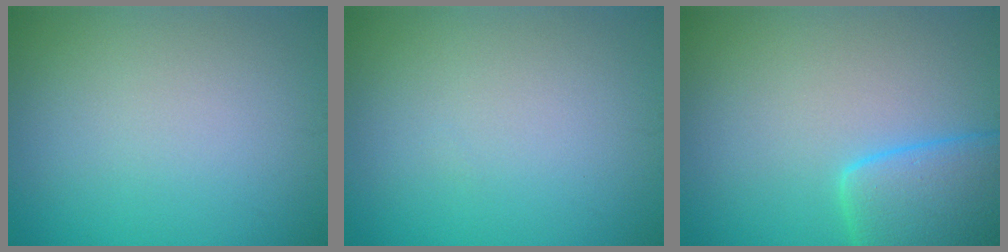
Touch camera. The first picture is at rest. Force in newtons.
{"total": 0.0}
{"total": 5.6, "press": 5.6, "slide": 0.4}